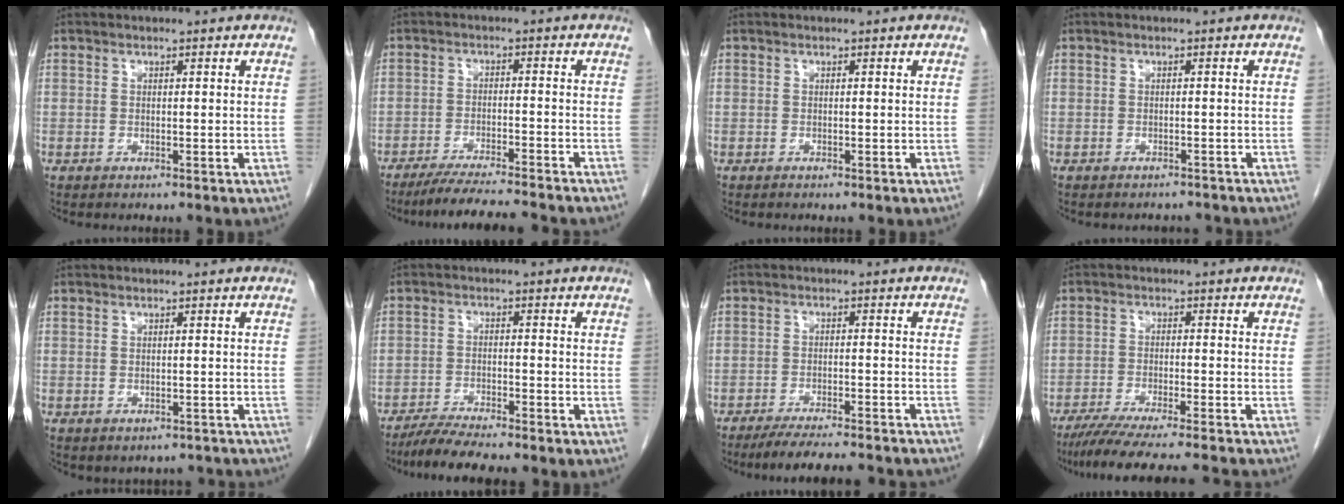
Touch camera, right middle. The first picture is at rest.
{"total": 10.9, "force": [-9.8, -0.3, 4.9], "torque": [-0.062, -0.019, -0.151]}
{"total": 0.0}
{"total": 2.3, "force": [-2.2, 0.7, -0.1], "torque": [0.003, -0.002, -0.029]}
{"total": 3.1, "force": [-2.5, 1.7, 0.5], "torque": [-0.003, 0.009, -0.028]}
{"total": 6.5, "force": [-5.7, 0.0, 3.3], "torque": [-0.054, -0.017, -0.095]}
{"total": 14.0, "force": [-12.7, 1.1, 5.8], "torque": [-0.083, -0.016, -0.170]}
{"total": 14.3, "force": [-12.9, -0.6, 6.3], "torque": [-0.089, -0.032, -0.194]}